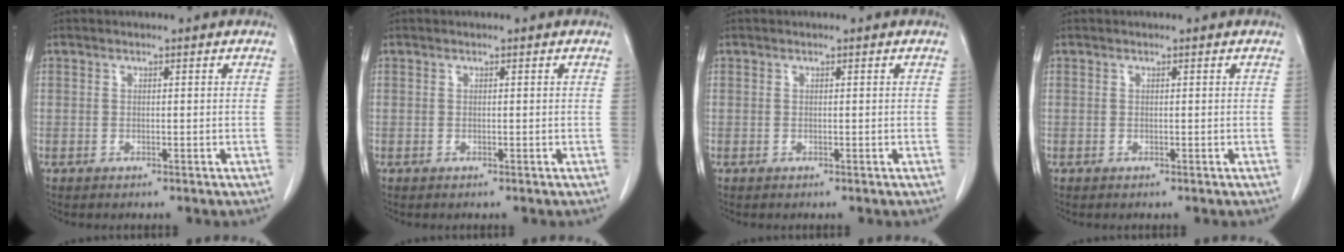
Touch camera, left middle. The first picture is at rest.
{"total": 0.0}
{"total": 0.0}
{"total": 0.0}